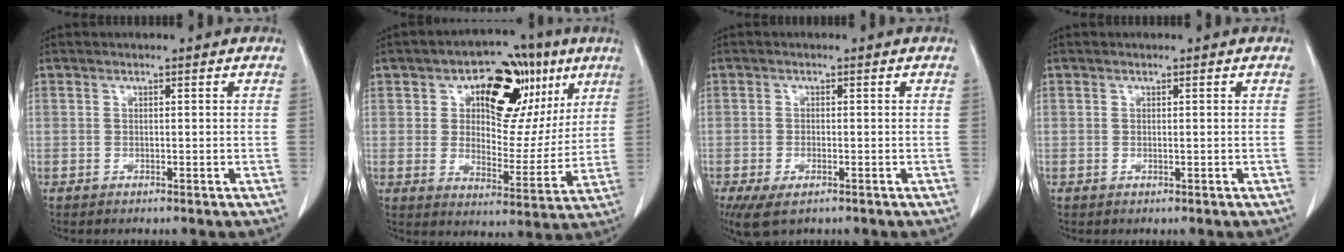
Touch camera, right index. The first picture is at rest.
{"total": 16.1, "force": [6.9, 9.4, 11.1], "torque": [-0.134, 0.025, 0.103]}
{"total": 5.2, "force": [-3.3, 2.0, 3.6], "torque": [-0.068, -0.012, -0.053]}
{"total": 0.0}